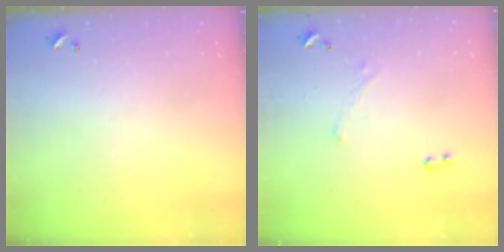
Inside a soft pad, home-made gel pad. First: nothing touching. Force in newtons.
{"total": 1.6, "press": 1.5, "slide": 0.6}